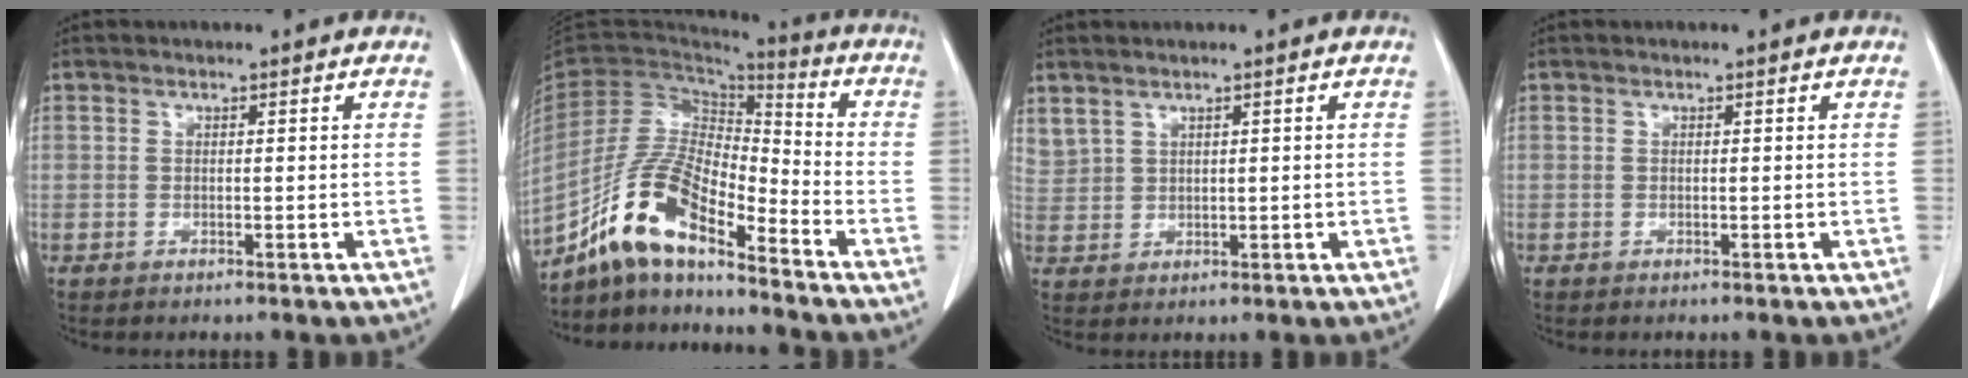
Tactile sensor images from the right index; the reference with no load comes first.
{"total": 12.4, "force": [-9.3, 3.1, 7.7], "torque": [-0.164, 0.017, -0.172]}
{"total": 3.7, "force": [2.7, 2.1, 1.3], "torque": [-0.034, 0.009, 0.071]}
{"total": 0.0}